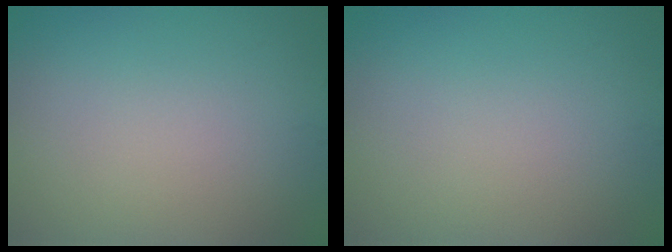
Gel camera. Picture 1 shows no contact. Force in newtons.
{"total": 0.0}